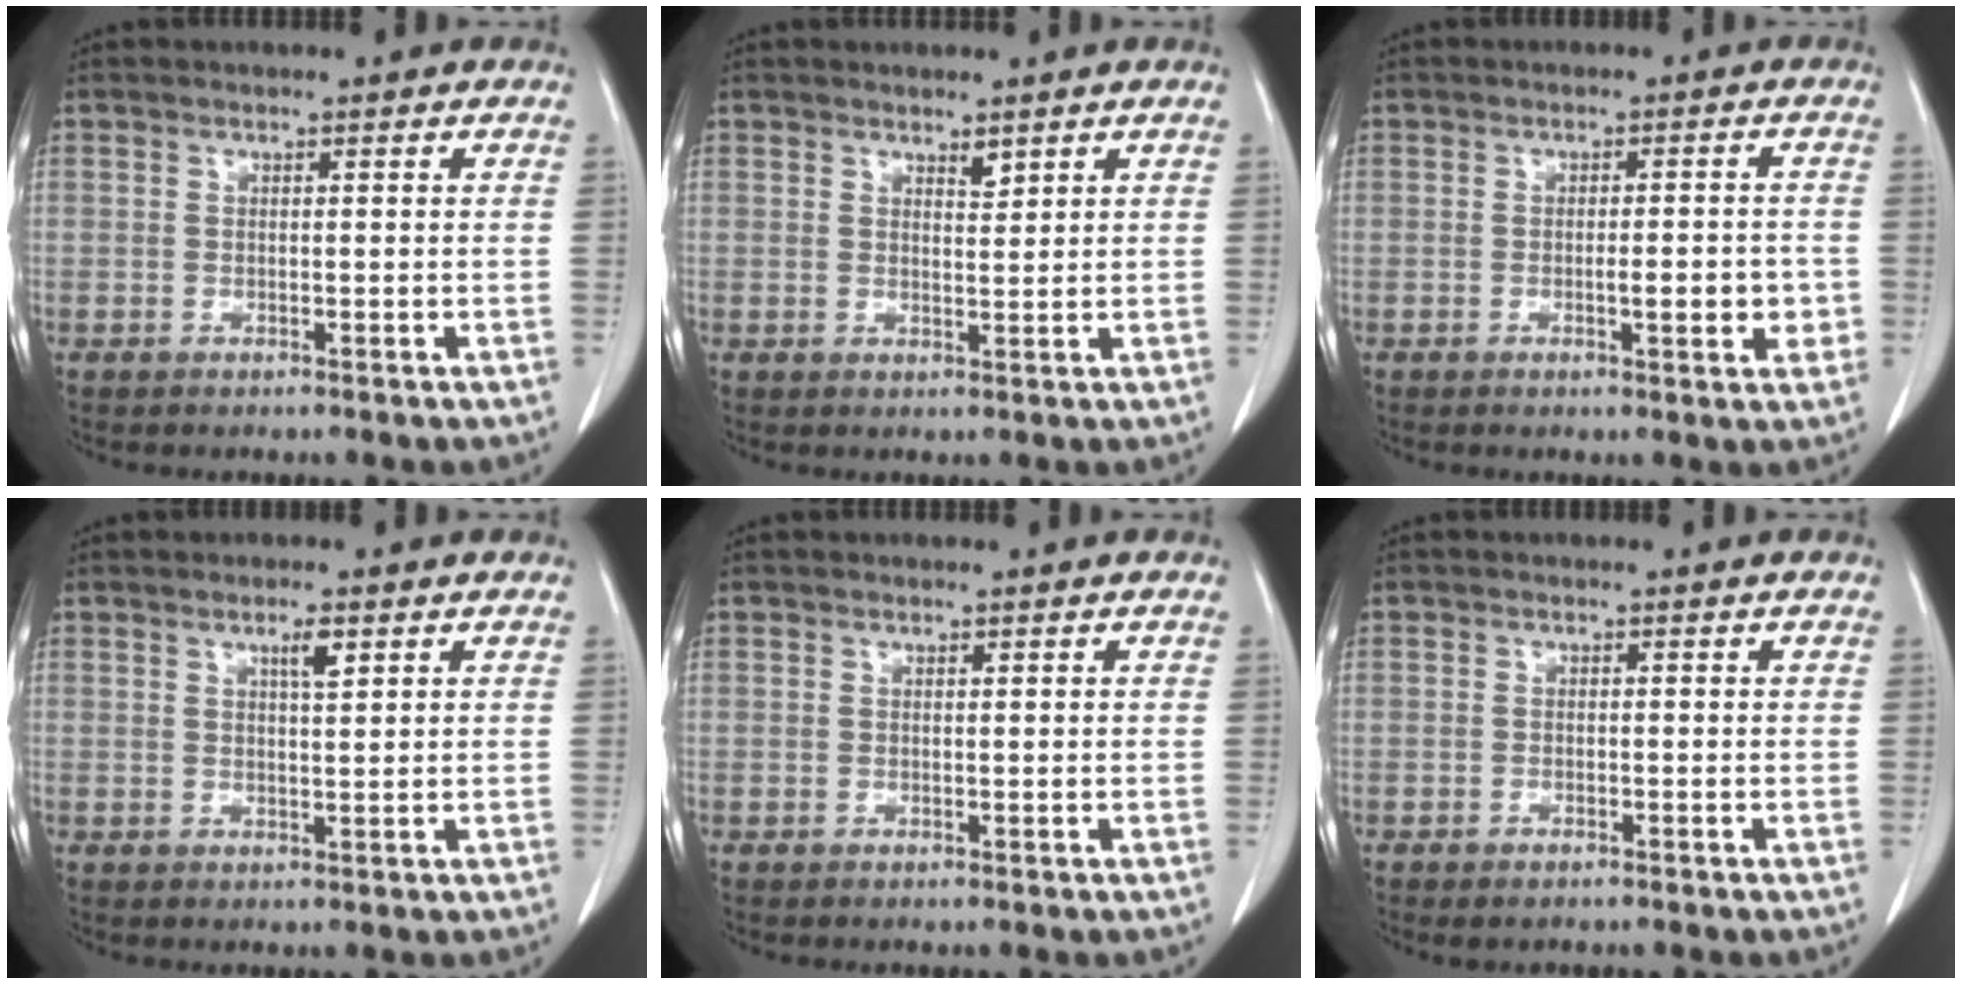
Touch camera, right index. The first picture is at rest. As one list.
[{"total": 1.5, "force": [1.2, 0.4, 0.9], "torque": [-0.016, -0.006, 0.021]}, {"total": 4.9, "force": [-1.2, 1.2, 4.7], "torque": [-0.063, -0.001, -0.013]}, {"total": 2.5, "force": [1.3, 0.3, 2.1], "torque": [-0.038, -0.001, 0.022]}, {"total": 0.0}, {"total": 1.0, "force": [-0.7, 0.4, 0.6], "torque": [-0.013, -0.002, -0.004]}]